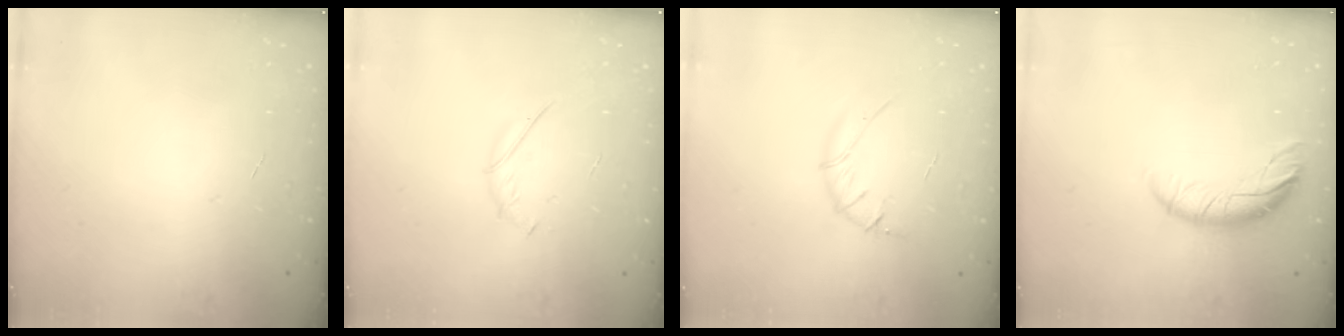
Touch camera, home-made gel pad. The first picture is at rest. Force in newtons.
{"total": 1.9, "press": 1.8, "slide": 0.6}
{"total": 4.5, "press": 4.3, "slide": 1.5}
{"total": 9.1, "press": 9.1, "slide": 0.4}